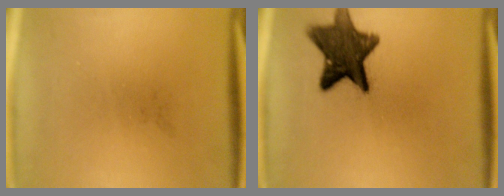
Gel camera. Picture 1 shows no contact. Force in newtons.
{"total": 11.8}